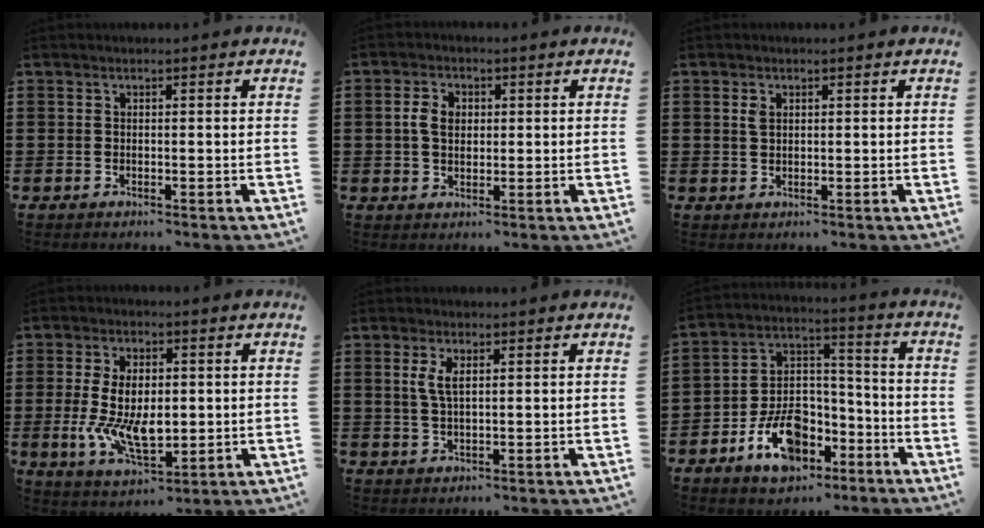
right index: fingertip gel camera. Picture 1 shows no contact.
{"total": 3.7, "force": [0.4, 2.7, 2.6], "torque": [-0.058, 0.014, 0.005]}
{"total": 1.6, "force": [0.6, 0.9, 1.2], "torque": [-0.027, 0.004, 0.011]}
{"total": 9.6, "force": [-0.4, 5.1, 8.1], "torque": [-0.171, 0.001, -0.010]}
{"total": 3.4, "force": [1.0, 1.3, 2.9], "torque": [-0.062, 0.006, 0.017]}
{"total": 10.7, "force": [-6.2, 6.6, 5.8], "torque": [-0.123, 0.030, -0.112]}